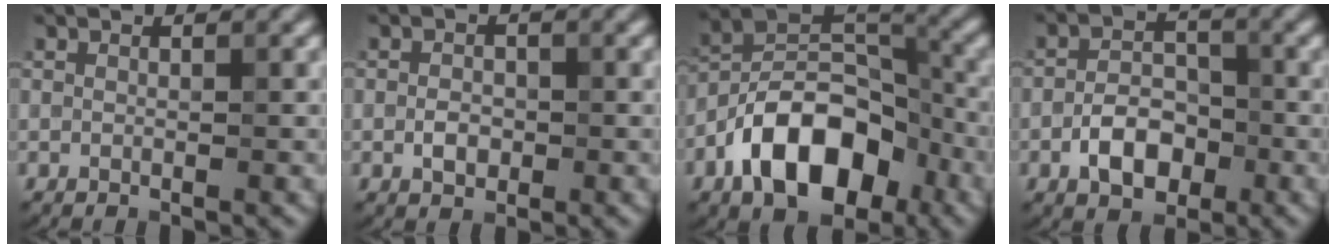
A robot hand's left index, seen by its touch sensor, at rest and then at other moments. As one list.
[{"total": 1.8, "force": [-0.5, 1.2, 1.2], "torque": [-0.020, 0.001, -0.012]}, {"total": 10.9, "force": [-5.3, 6.2, 7.2], "torque": [-0.114, 0.011, -0.100]}, {"total": 4.2, "force": [-1.8, 2.6, 2.7], "torque": [-0.041, 0.007, -0.036]}]